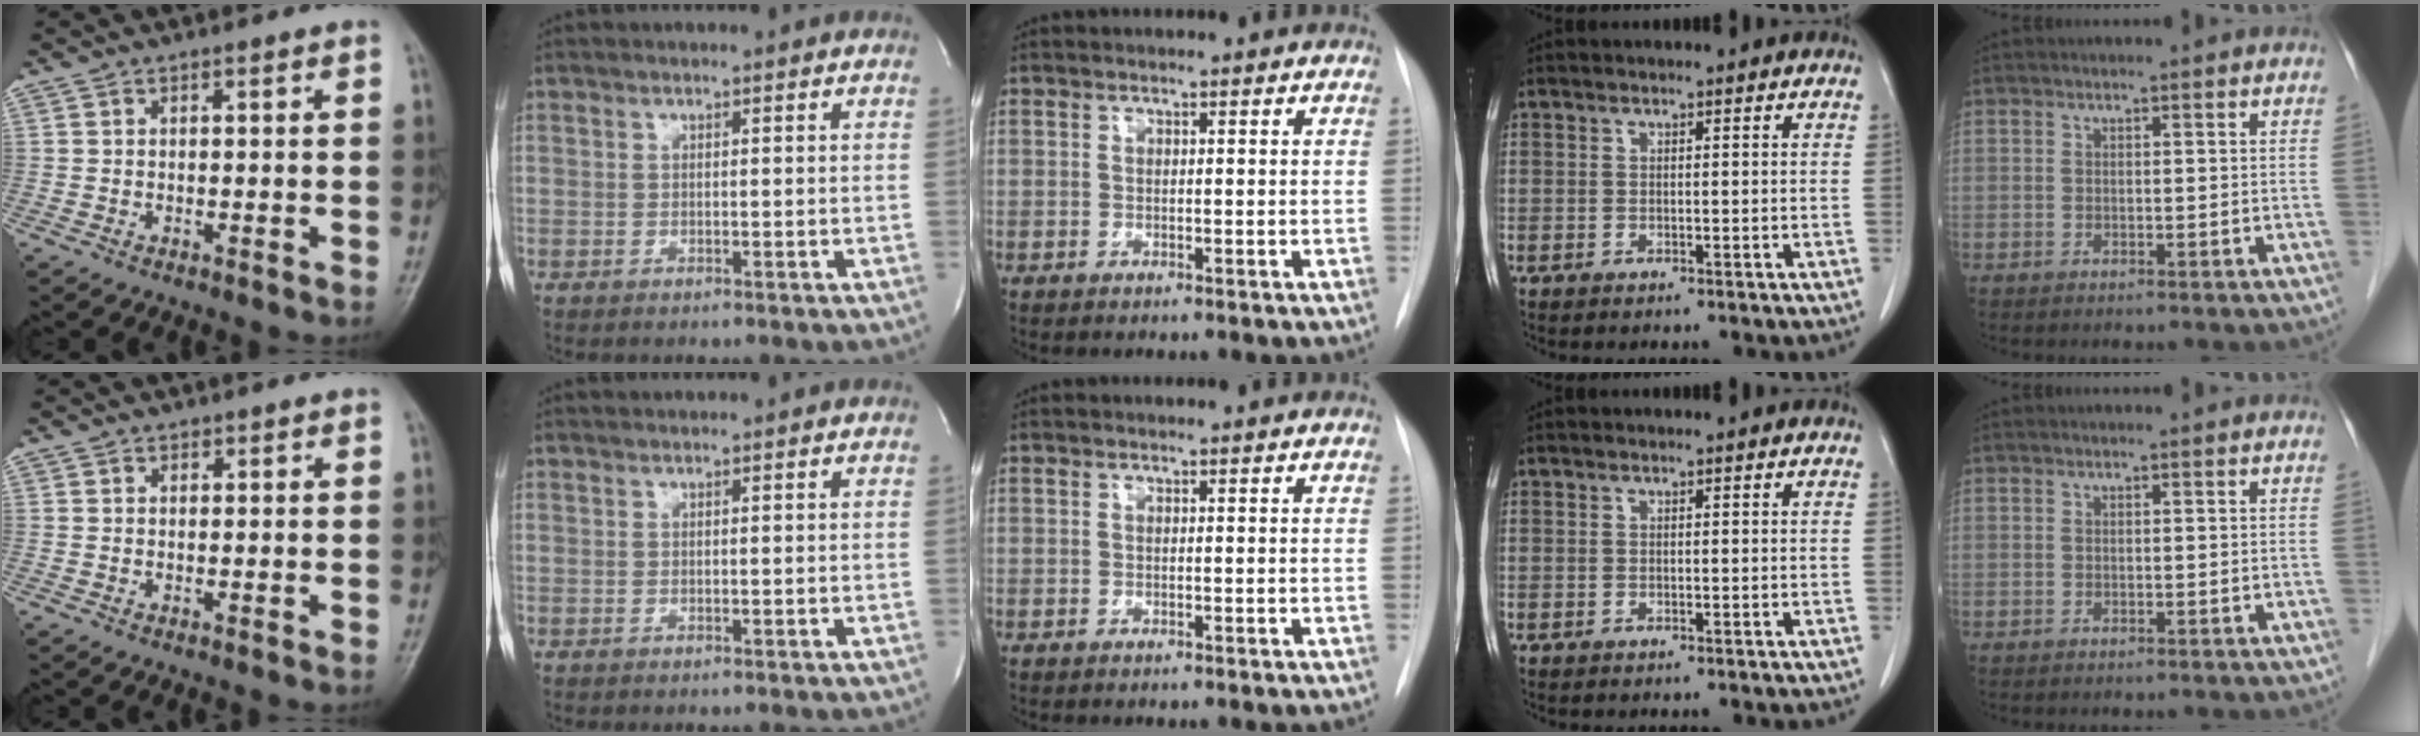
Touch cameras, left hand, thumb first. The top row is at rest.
{"thumb": {"total": 0.5, "force": [0.3, 0.4, 0.1], "torque": [0.000, -0.002, 0.004]}}